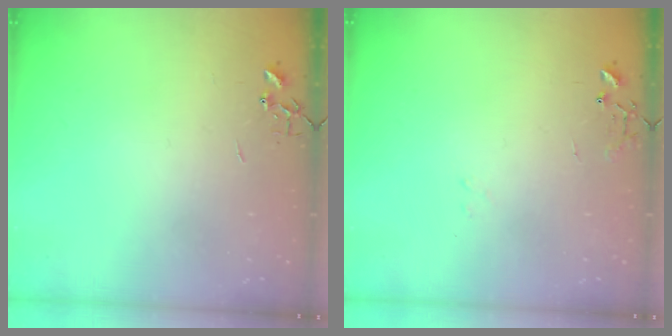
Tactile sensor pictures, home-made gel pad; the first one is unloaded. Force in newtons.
{"total": 8.0, "press": 8.0, "slide": 0.9}